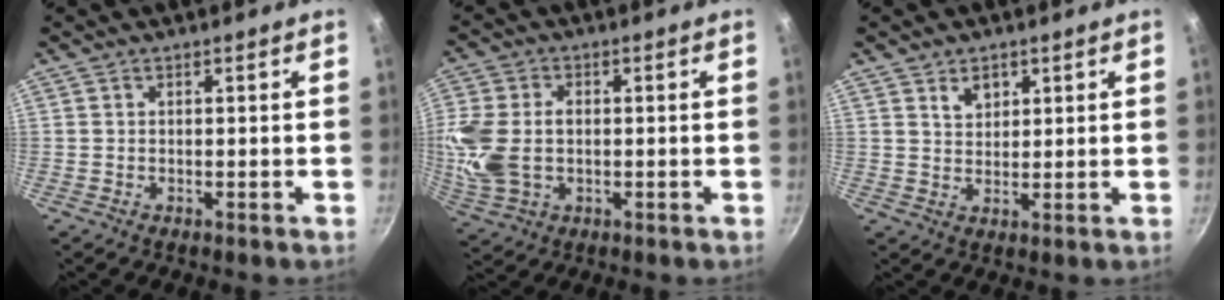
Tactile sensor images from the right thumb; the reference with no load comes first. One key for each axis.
{"total": 11.5, "fx": -0.3, "fy": 7.8, "fz": 8.5, "tx": -0.179, "ty": 0.003, "tz": -0.006}
{"total": 3.8, "fx": 1.9, "fy": 2.7, "fz": 1.8, "tx": -0.013, "ty": -0.007, "tz": 0.034}